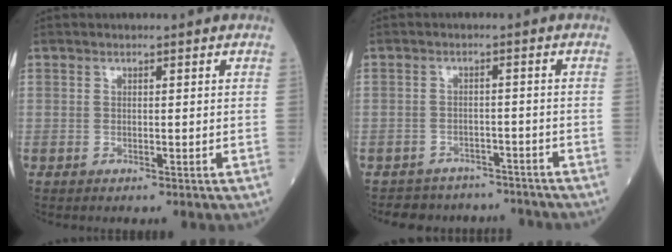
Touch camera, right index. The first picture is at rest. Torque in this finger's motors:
{"motor_torque": [0.85, -0.95, -0.21, -0.21]}